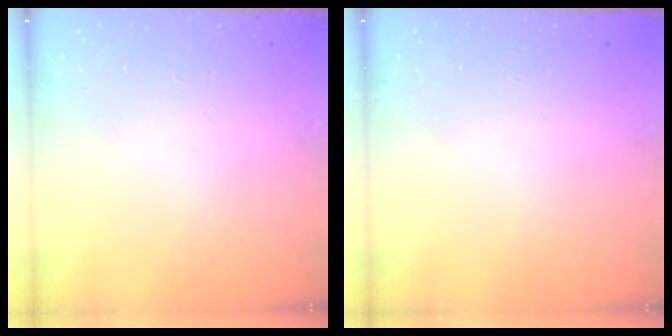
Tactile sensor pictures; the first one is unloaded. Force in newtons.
{"total": 0.0}